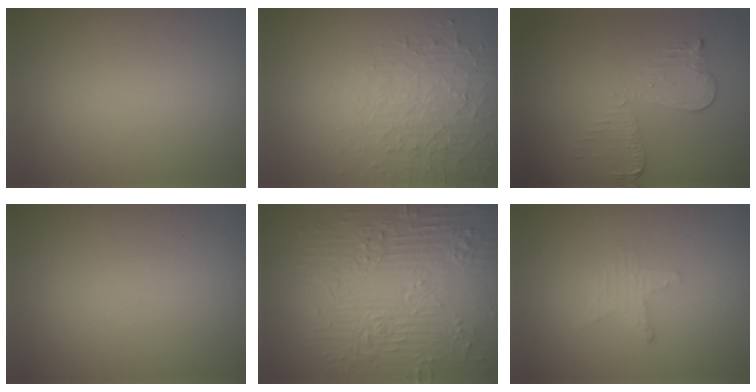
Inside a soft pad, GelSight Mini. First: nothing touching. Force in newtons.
{"total": 4.8, "press": 3.5, "slide": 3.3}
{"total": 3.1, "press": 2.6, "slide": 1.6}
{"total": 0.0}
{"total": 11.8, "press": 7.8, "slide": 8.8}
{"total": 1.5, "press": 1.4, "slide": 0.3}